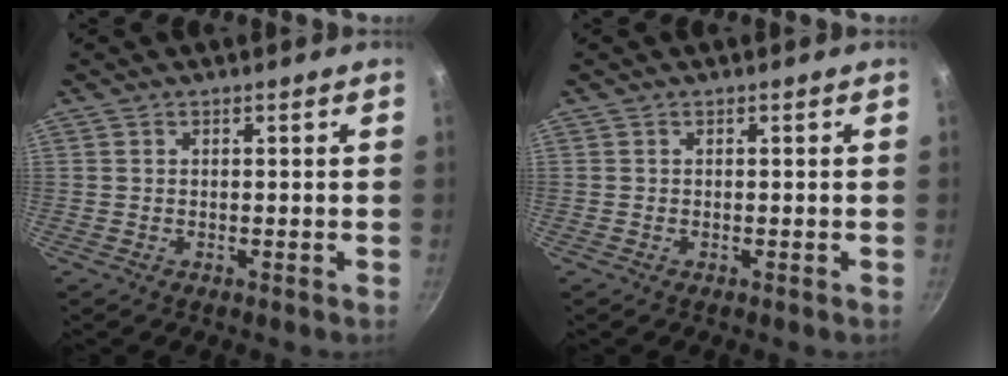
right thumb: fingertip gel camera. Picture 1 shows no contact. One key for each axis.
{"total": 0.0}